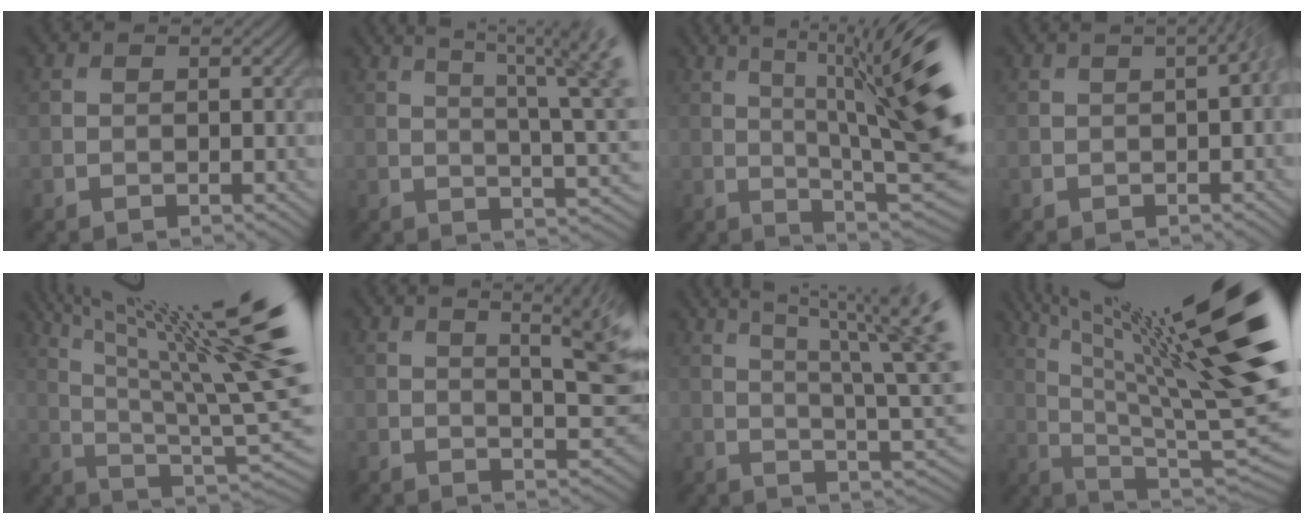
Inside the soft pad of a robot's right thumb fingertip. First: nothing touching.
{"total": 12.6, "force": [5.8, 3.4, 10.7], "torque": [-0.140, 0.027, 0.076]}
{"total": 14.9, "force": [3.4, 3.4, 14.1], "torque": [-0.189, 0.015, 0.061]}
{"total": 3.6, "force": [0.6, 1.4, 3.2], "torque": [-0.029, 0.012, 0.005]}
{"total": 20.7, "force": [9.3, 4.3, 18.0], "torque": [-0.257, 0.023, 0.142]}
{"total": 7.9, "force": [3.2, 2.1, 6.9], "torque": [-0.077, 0.022, 0.039]}
{"total": 15.0, "force": [7.2, 3.4, 12.7], "torque": [-0.176, 0.019, 0.107]}
{"total": 23.2, "force": [9.1, 6.0, 20.5], "torque": [-0.277, 0.037, 0.140]}